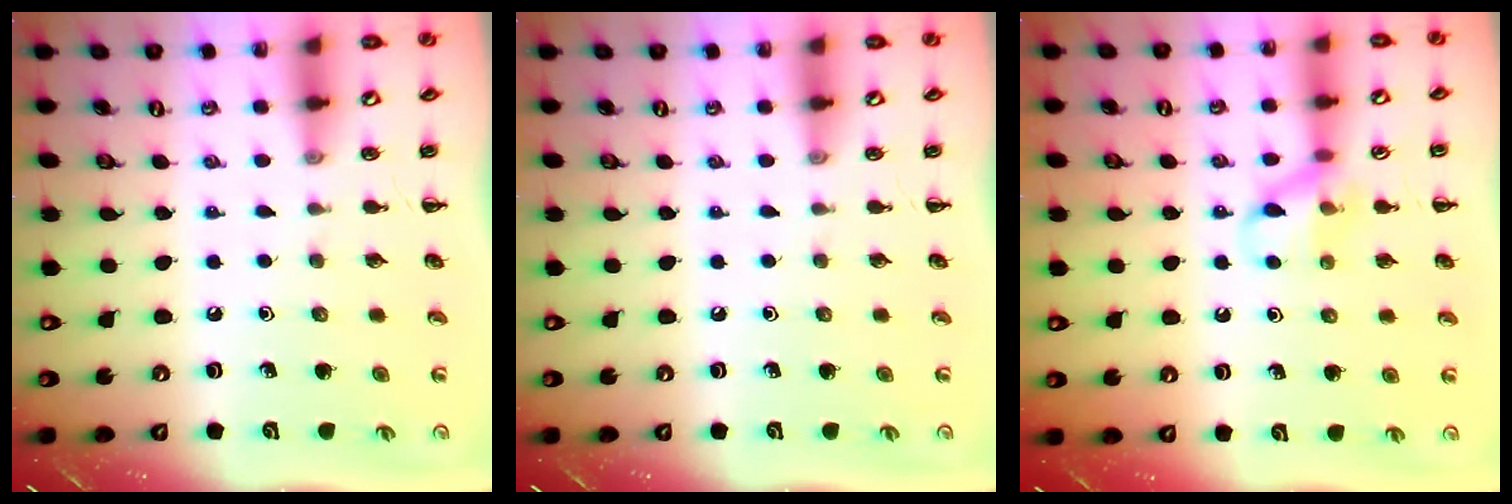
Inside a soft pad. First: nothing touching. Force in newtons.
{"total": 0.0}
{"total": 9.6, "press": 9.5, "slide": 1.6}